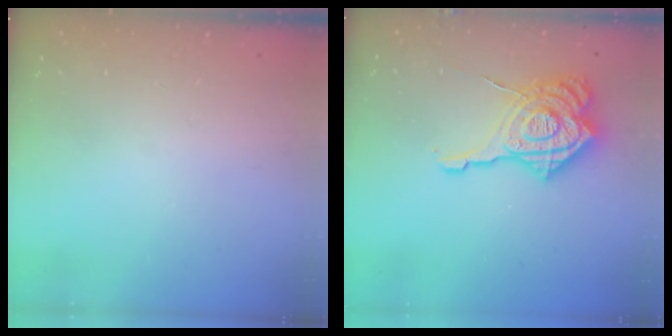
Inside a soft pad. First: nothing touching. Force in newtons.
{"total": 22.9, "press": 22.8, "slide": 2.5}